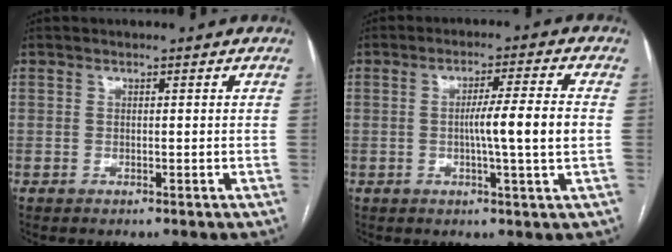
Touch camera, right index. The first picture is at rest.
{"total": 7.6, "force": [-0.5, -0.9, 7.6], "torque": [-0.120, 0.001, -0.007]}